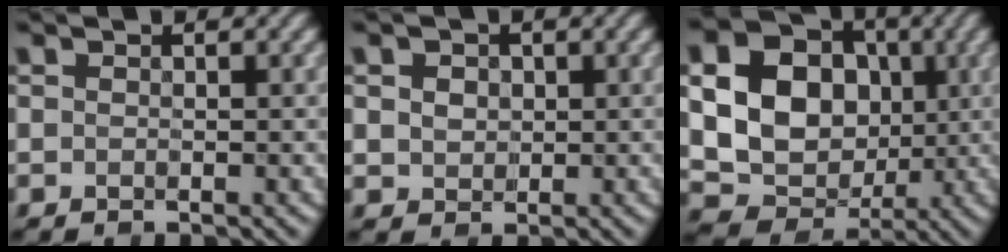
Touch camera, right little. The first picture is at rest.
{"total": 2.8, "force": [0.8, 2.2, 1.4], "torque": [-0.043, 0.008, 0.017]}
{"total": 16.8, "force": [2.2, 14.2, 8.7], "torque": [-0.181, 0.025, 0.018]}